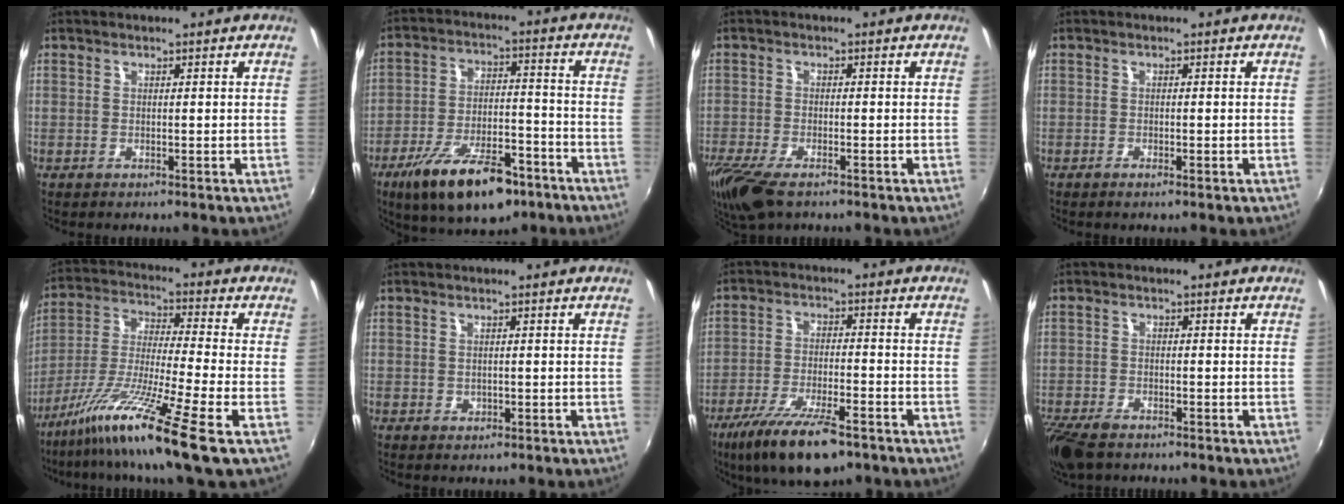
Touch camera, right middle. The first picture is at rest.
{"total": 17.2, "force": [-11.0, 6.6, 11.5], "torque": [-0.215, -0.017, -0.172]}
{"total": 8.8, "force": [-6.3, 2.8, 5.5], "torque": [-0.135, -0.037, -0.122]}
{"total": 1.0, "force": [-0.7, 0.2, 0.7], "torque": [-0.011, -0.001, -0.012]}
{"total": 15.7, "force": [-9.6, -0.7, 12.4], "torque": [-0.247, -0.030, -0.180]}
{"total": 0.9, "force": [-0.2, 0.8, 0.3], "torque": [-0.001, -0.001, -0.003]}
{"total": 14.0, "force": [-9.5, 4.2, 9.4], "torque": [-0.196, -0.030, -0.164]}
{"total": 8.0, "force": [-6.2, 2.9, 4.1], "torque": [-0.114, -0.034, -0.120]}